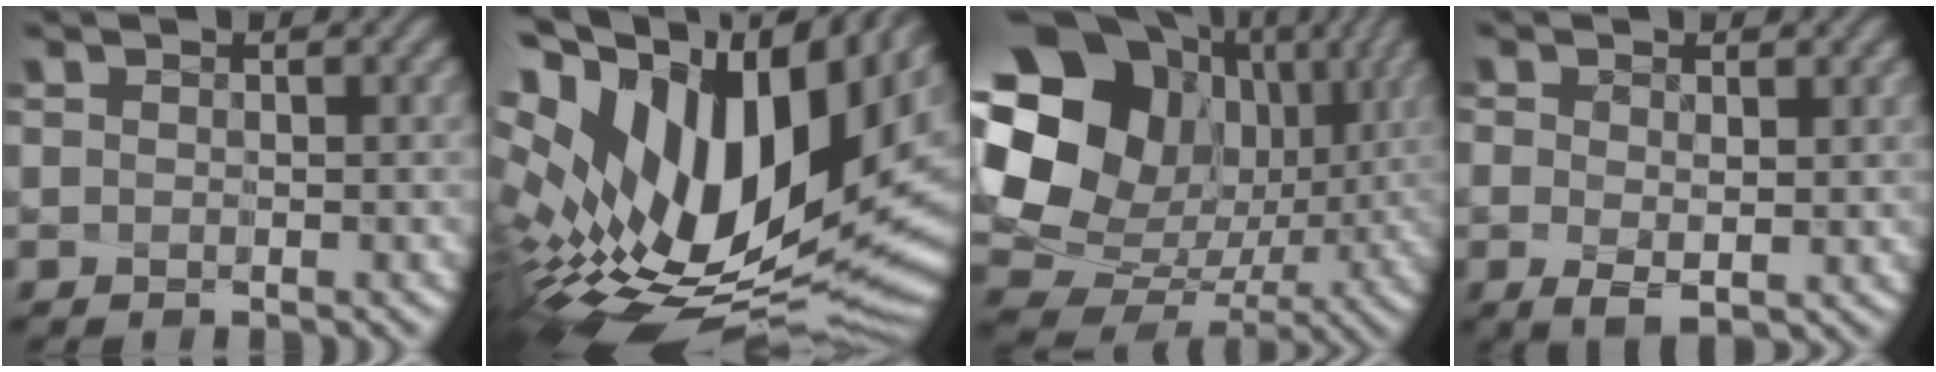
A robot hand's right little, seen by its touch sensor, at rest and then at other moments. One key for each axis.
{"total": 18.0, "fx": 3.5, "fy": 8.8, "fz": 15.3, "tx": -0.278, "ty": -0.030, "tz": 0.100}
{"total": 20.0, "fx": 5.1, "fy": 17.0, "fz": 9.4, "tx": -0.218, "ty": 0.014, "tz": 0.095}
{"total": 1.7, "fx": -0.4, "fy": 0.5, "fz": 1.5, "tx": -0.024, "ty": -0.021, "tz": 0.007}